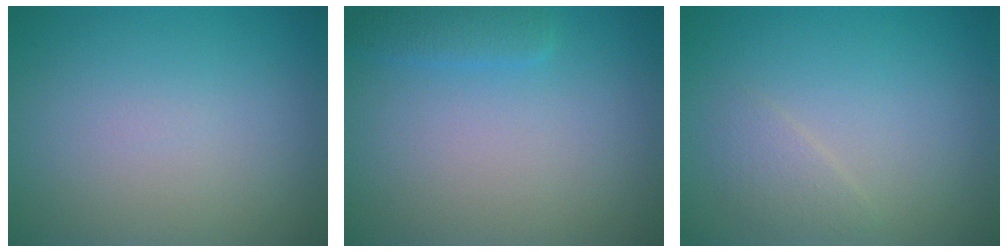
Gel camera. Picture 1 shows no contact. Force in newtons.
{"total": 1.4, "press": 1.4, "slide": 0.1}
{"total": 1.3, "press": 1.3, "slide": 0.1}